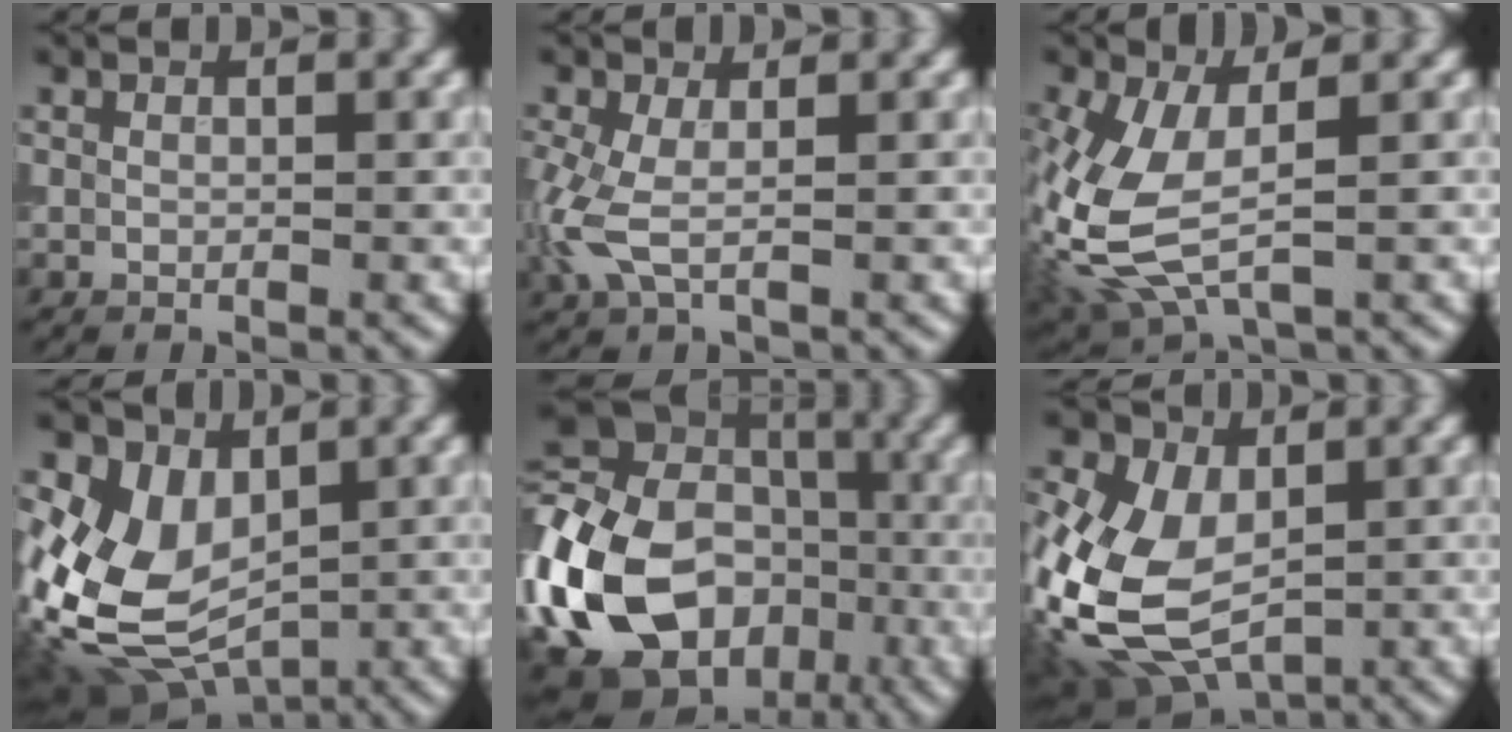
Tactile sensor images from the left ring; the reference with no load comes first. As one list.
[{"total": 3.9, "force": [-0.5, 1.9, 3.3], "torque": [-0.106, -0.006, -0.015]}, {"total": 7.3, "force": [-0.4, 3.9, 6.2], "torque": [-0.167, -0.013, -0.005]}, {"total": 10.1, "force": [-0.5, 7.4, 6.8], "torque": [-0.146, -0.023, -0.002]}, {"total": 19.0, "force": [-5.8, 14.2, 11.2], "torque": [-0.268, -0.010, -0.113]}, {"total": 13.2, "force": [-2.0, 8.4, 10.0], "torque": [-0.241, -0.021, -0.041]}]